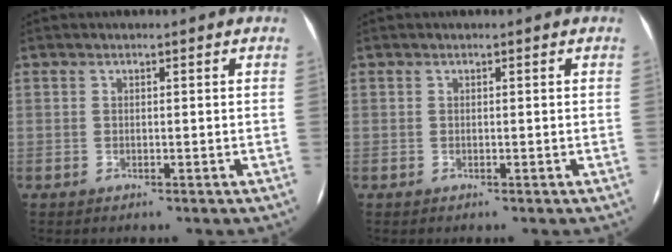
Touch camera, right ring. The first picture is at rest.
{"total": 0.0}